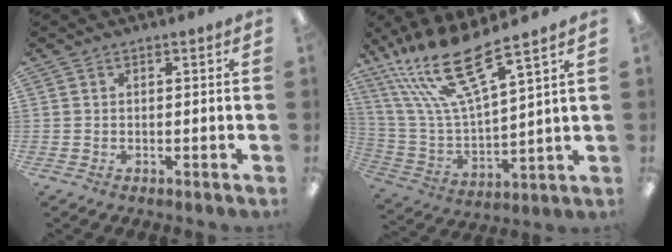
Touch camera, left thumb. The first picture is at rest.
{"total": 18.7, "force": [13.1, 4.5, 12.6], "torque": [-0.268, -0.075, 0.226]}